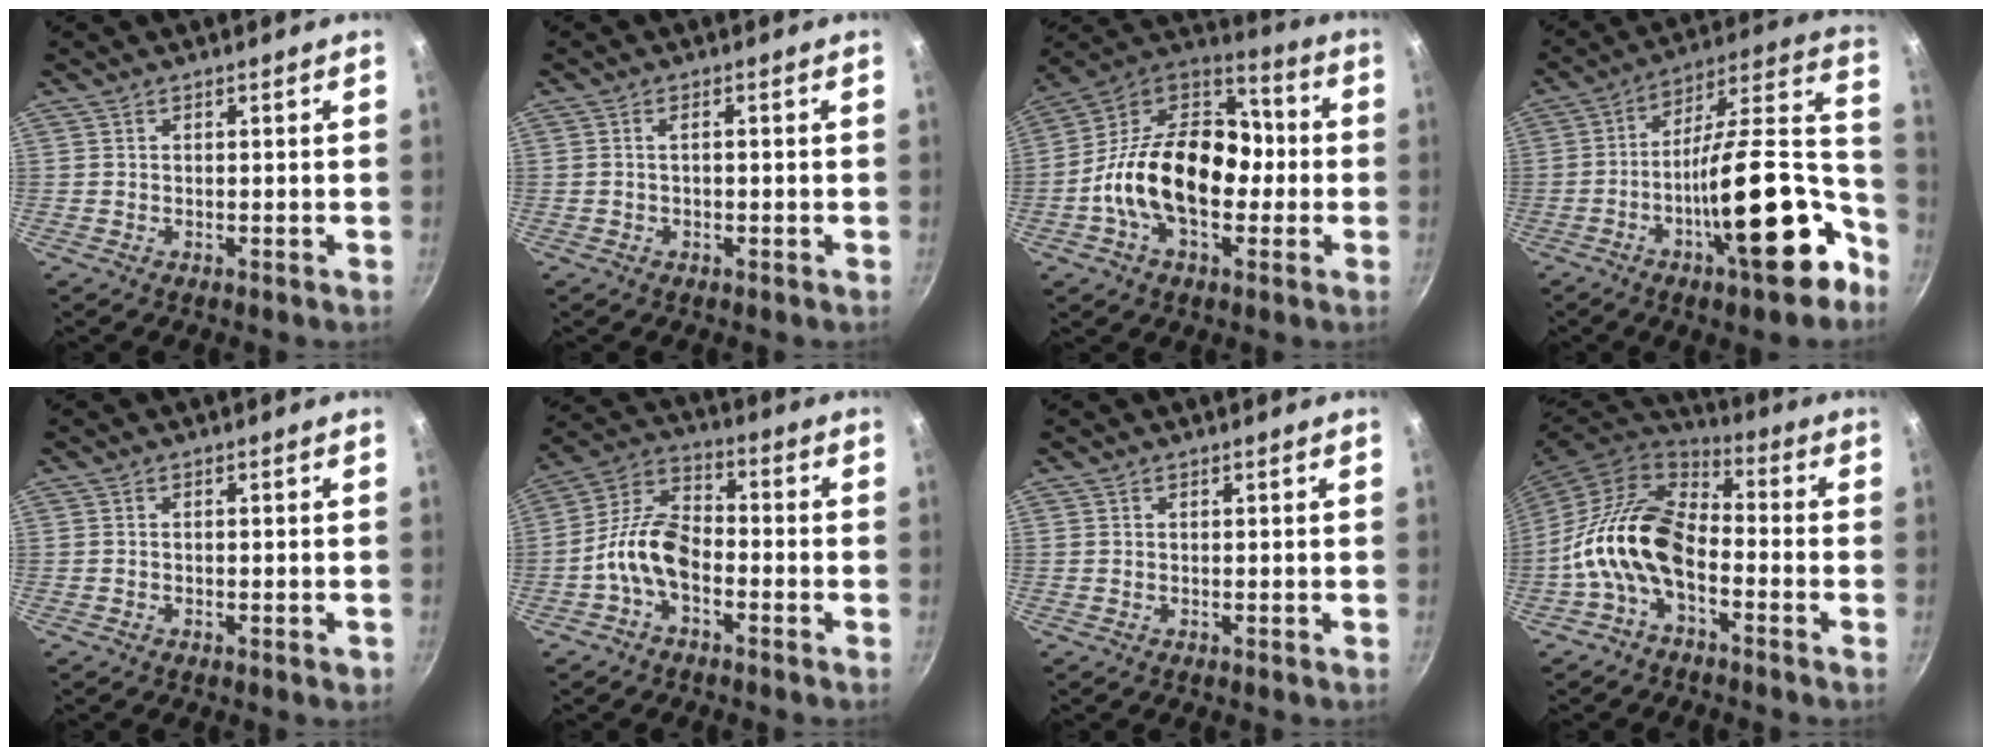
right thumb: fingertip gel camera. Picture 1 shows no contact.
{"total": 1.3, "force": [-0.2, 0.6, 1.1], "torque": [-0.028, 0.007, -0.005]}
{"total": 22.5, "force": [-3.1, 14.6, 16.8], "torque": [-0.250, 0.054, -0.072]}
{"total": 26.2, "force": [-10.3, 8.8, 22.5], "torque": [-0.287, 0.060, -0.169]}
{"total": 1.0, "force": [-0.6, 0.4, 0.8], "torque": [-0.013, 0.004, -0.010]}
{"total": 10.2, "force": [-3.7, 5.8, 7.6], "torque": [-0.132, 0.047, -0.086]}
{"total": 0.0}
{"total": 14.9, "force": [-4.5, 8.9, 11.1], "torque": [-0.197, 0.051, -0.105]}